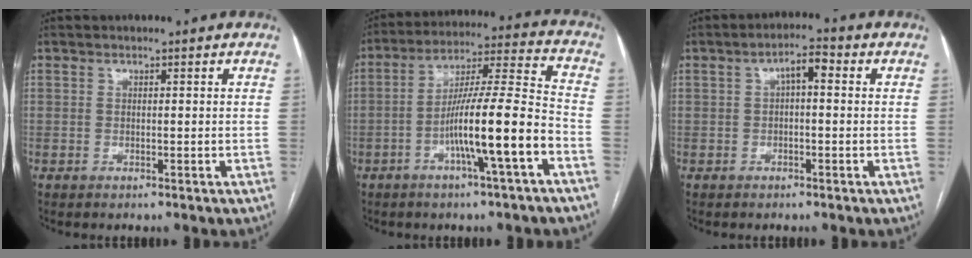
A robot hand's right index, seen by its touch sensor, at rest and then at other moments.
{"total": 13.8, "force": [-5.4, -0.2, 12.7], "torque": [-0.223, 0.013, -0.092]}
{"total": 3.7, "force": [0.5, 1.3, 3.4], "torque": [-0.057, 0.019, 0.007]}